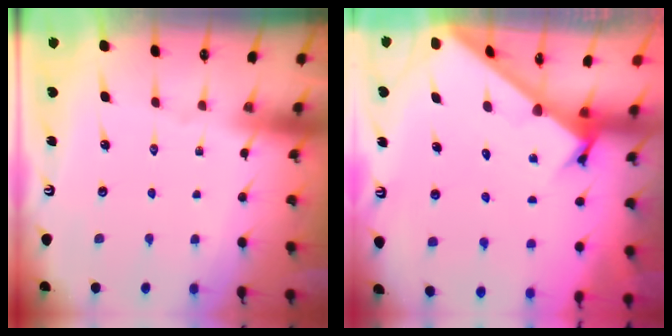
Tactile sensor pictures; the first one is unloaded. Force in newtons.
{"total": 2.4, "press": 2.4, "slide": 0.2}